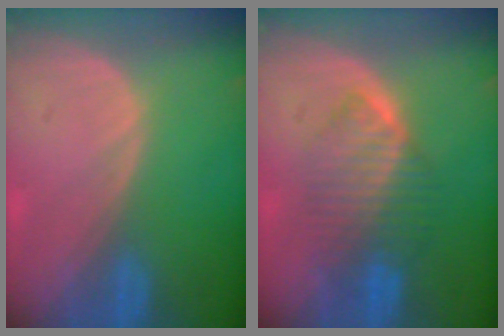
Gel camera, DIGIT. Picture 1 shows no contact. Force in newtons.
{"total": 6.6, "press": 6.6, "slide": 0.2}